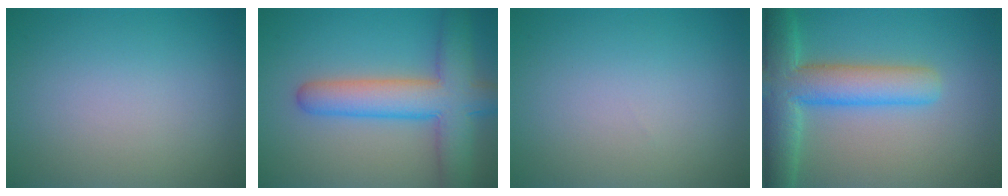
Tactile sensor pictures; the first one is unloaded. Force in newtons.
{"total": 7.8, "press": 7.8, "slide": 0.3}
{"total": 0.0}
{"total": 7.6, "press": 7.6, "slide": 0.4}